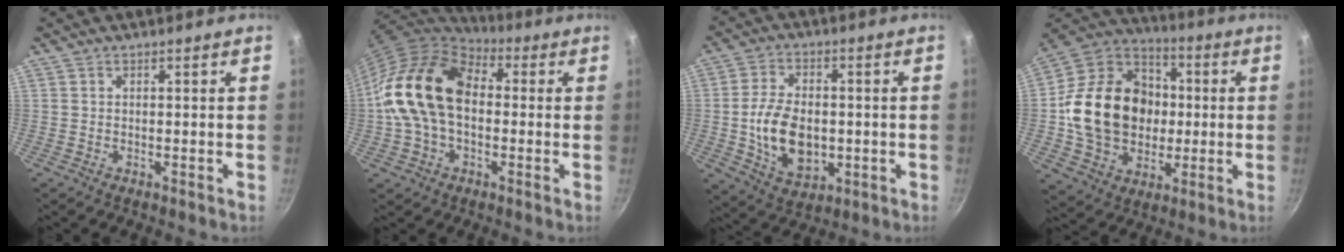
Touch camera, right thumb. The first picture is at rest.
{"total": 18.2, "force": [0.3, 12.6, 13.2], "torque": [-0.219, 0.041, -0.009]}
{"total": 13.0, "force": [-1.3, 8.5, 9.7], "torque": [-0.157, 0.004, -0.015]}
{"total": 22.5, "force": [-0.2, 18.1, 13.3], "torque": [-0.198, 0.034, -0.002]}